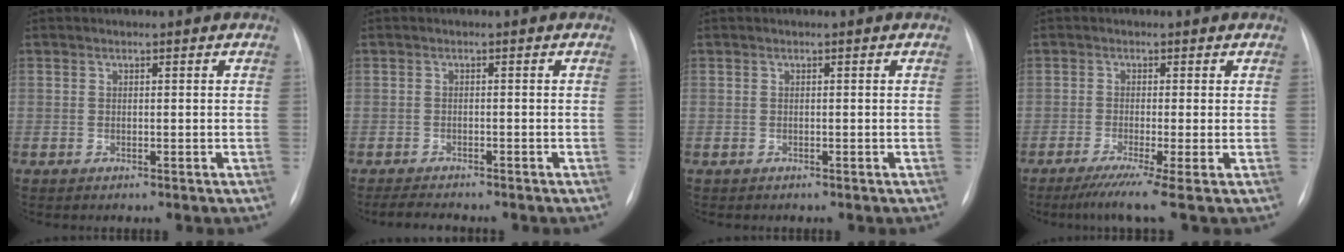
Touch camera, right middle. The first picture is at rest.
{"total": 3.2, "force": [-3.0, 0.3, 1.1], "torque": [-0.021, -0.012, -0.046]}
{"total": 0.0}
{"total": 5.7, "force": [-3.7, -0.9, 4.2], "torque": [-0.067, -0.019, -0.066]}